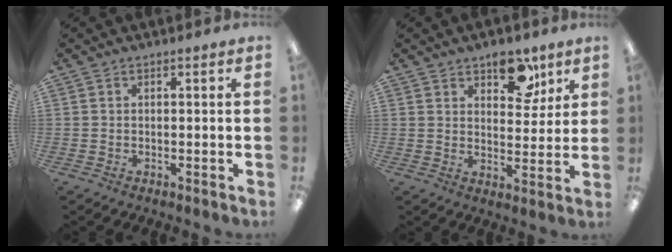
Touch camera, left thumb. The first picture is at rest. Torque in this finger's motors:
{"motor_torque": [0.85, 0.86, 0.76, -0.09, 0.00]}